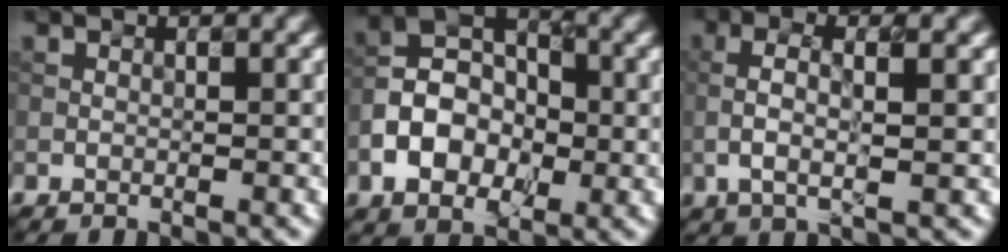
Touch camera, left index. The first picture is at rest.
{"total": 6.7, "force": [-1.5, 4.7, 4.6], "torque": [-0.077, 0.015, -0.036]}
{"total": 3.6, "force": [0.1, 0.9, 3.4], "torque": [-0.074, 0.003, 0.000]}